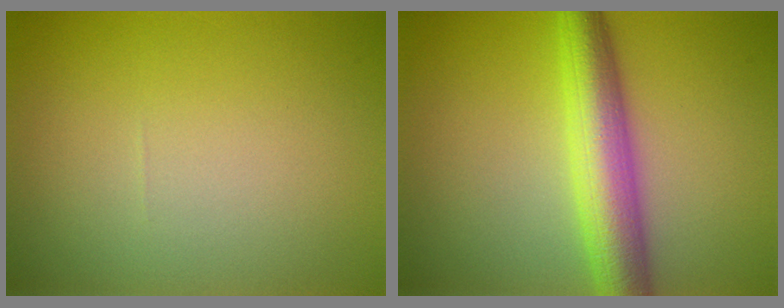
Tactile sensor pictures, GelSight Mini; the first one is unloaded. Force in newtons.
{"total": 6.3, "press": 6.3, "slide": 0.0}